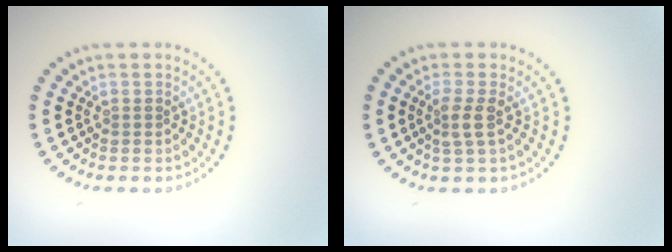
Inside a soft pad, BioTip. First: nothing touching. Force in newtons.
{"total": 1.9, "press": 1.5, "slide": 1.2}